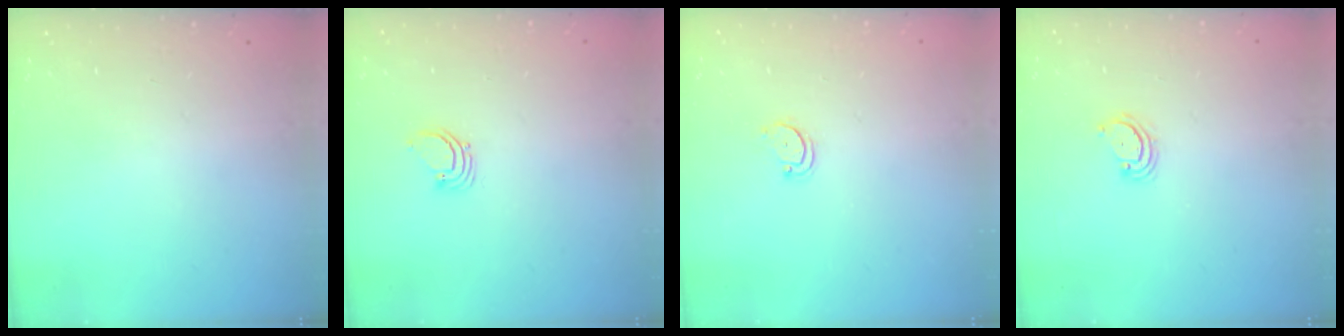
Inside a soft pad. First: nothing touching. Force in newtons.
{"total": 2.3, "press": 2.3, "slide": 0.1}
{"total": 3.0, "press": 3.0, "slide": 0.2}
{"total": 3.1, "press": 3.1, "slide": 0.5}